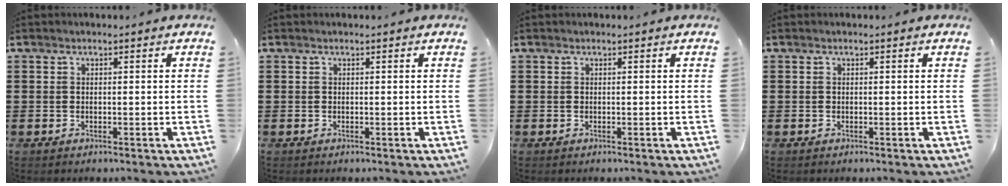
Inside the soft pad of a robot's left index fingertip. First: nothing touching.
{"total": 0.0}
{"total": 0.0}
{"total": 0.0}